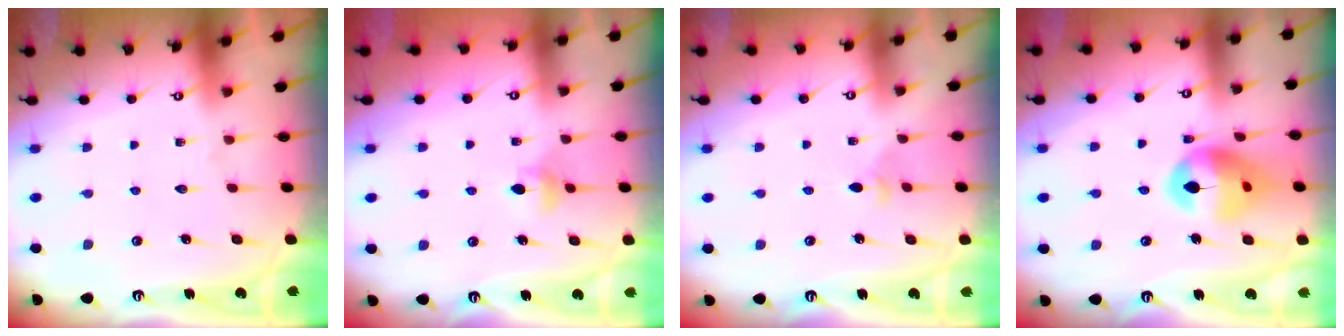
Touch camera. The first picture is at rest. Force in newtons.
{"total": 4.0, "press": 3.9, "slide": 0.7}
{"total": 3.6, "press": 3.6, "slide": 0.7}
{"total": 14.0, "press": 13.9, "slide": 1.9}